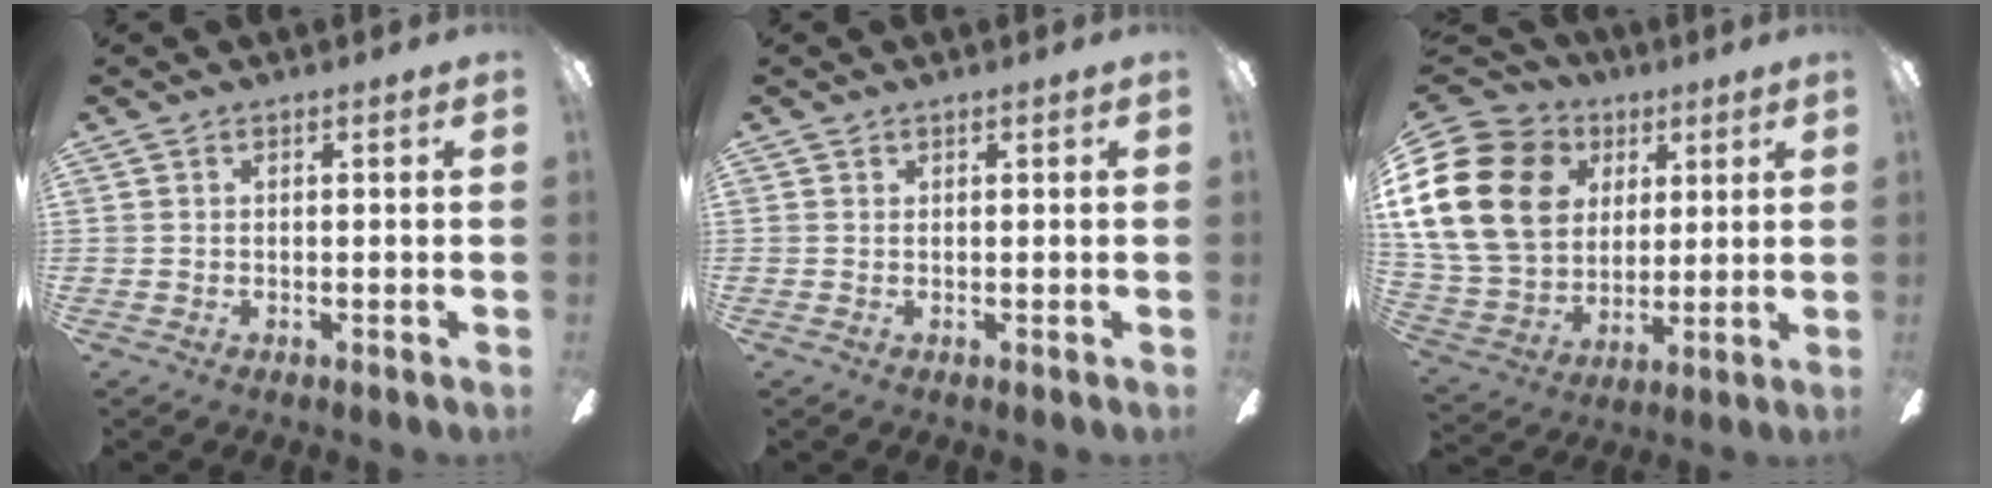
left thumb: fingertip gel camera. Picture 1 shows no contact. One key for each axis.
{"total": 0.0}
{"total": 23.7, "fx": 6.8, "fy": 18.1, "fz": 13.7, "tx": -0.286, "ty": -0.010, "tz": 0.132}